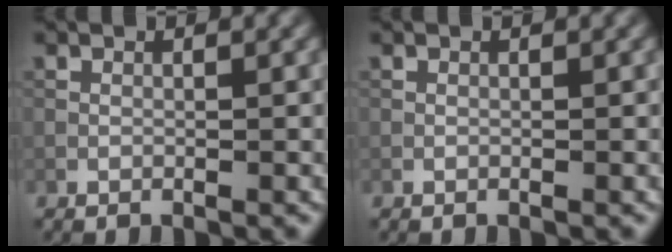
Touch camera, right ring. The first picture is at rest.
{"total": 0.0}